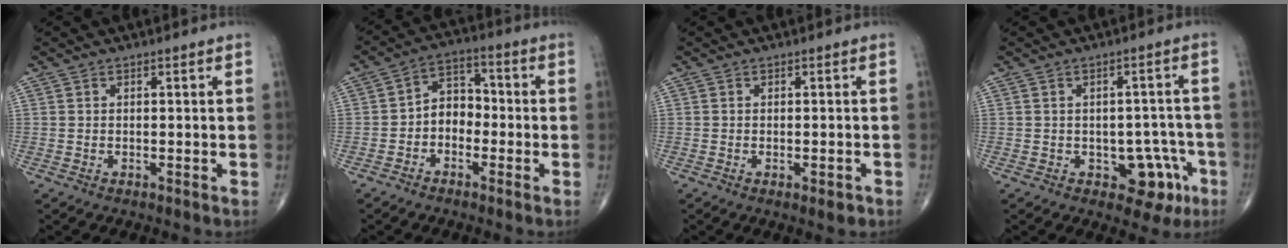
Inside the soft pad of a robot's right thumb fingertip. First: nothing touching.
{"total": 6.3, "force": [-1.8, 4.8, 3.7], "torque": [-0.034, 0.034, -0.049]}
{"total": 2.2, "force": [-1.0, 0.8, 1.8], "torque": [-0.023, 0.002, -0.010]}
{"total": 7.7, "force": [-3.2, 5.0, 4.9], "torque": [-0.021, 0.025, -0.033]}